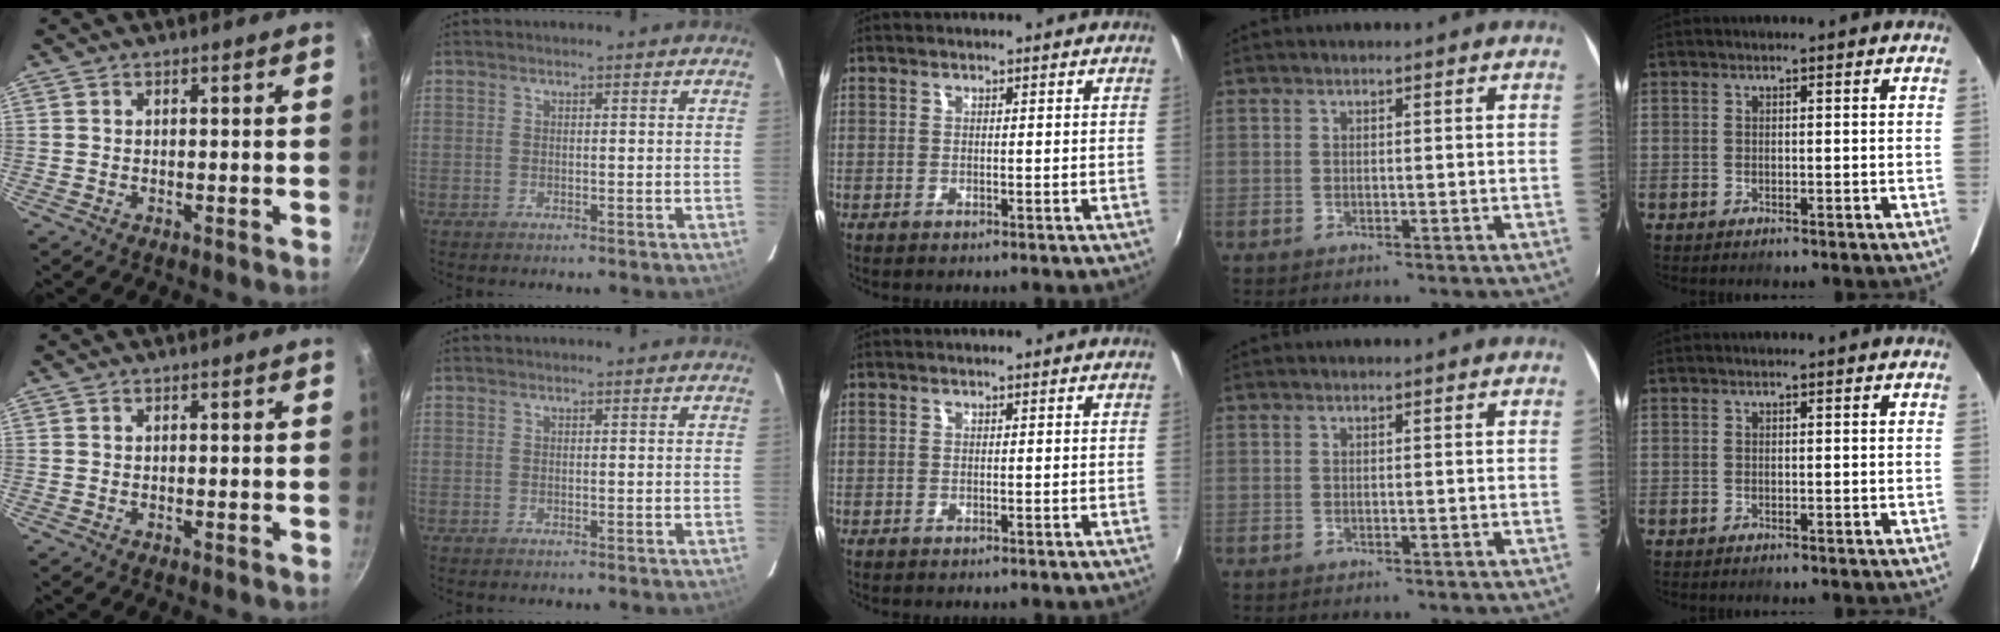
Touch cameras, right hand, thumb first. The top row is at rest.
{}